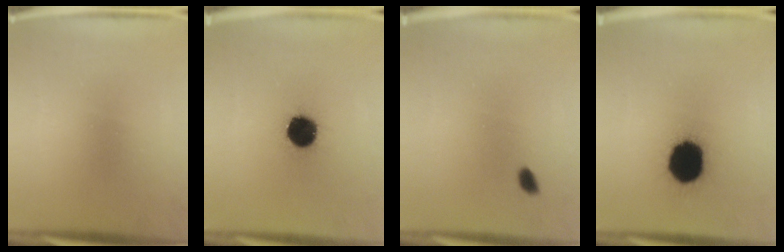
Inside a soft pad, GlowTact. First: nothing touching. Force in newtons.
{"total": 12.9}
{"total": 1.4}
{"total": 17.4}